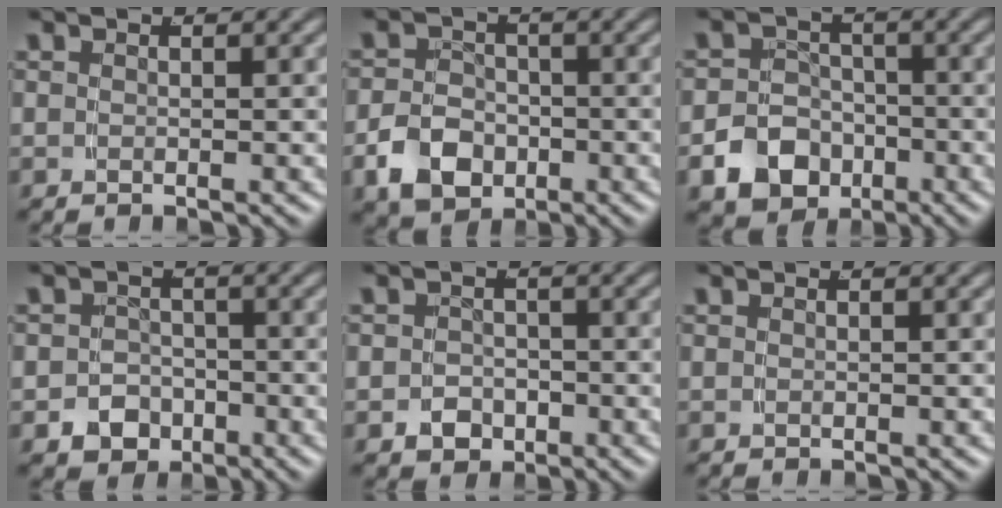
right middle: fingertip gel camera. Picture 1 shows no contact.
{"total": 5.9, "force": [-2.2, 4.7, 2.8], "torque": [-0.046, -0.012, -0.038]}
{"total": 9.2, "force": [-4.0, 7.9, 2.4], "torque": [-0.040, -0.019, -0.072]}
{"total": 5.2, "force": [-2.3, 4.5, 1.2], "torque": [-0.015, -0.012, -0.039]}
{"total": 2.7, "force": [-1.2, 2.3, 0.7], "torque": [-0.005, -0.007, -0.018]}
{"total": 0.0}